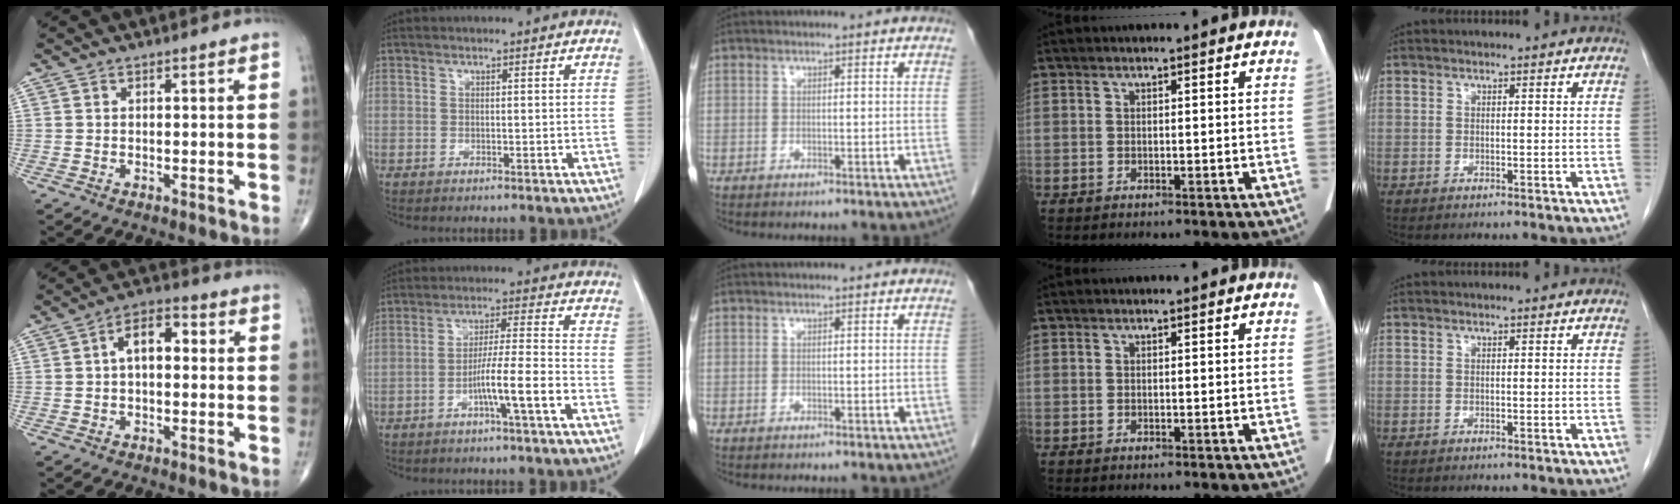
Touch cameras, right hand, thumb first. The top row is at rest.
{"thumb": {"total": 7.3, "force": [0.7, 4.1, 5.9], "torque": [-0.084, 0.027, 0.003]}, "index": {"total": 7.5, "force": [-3.4, -0.6, 6.7], "torque": [-0.119, 0.009, -0.059]}}